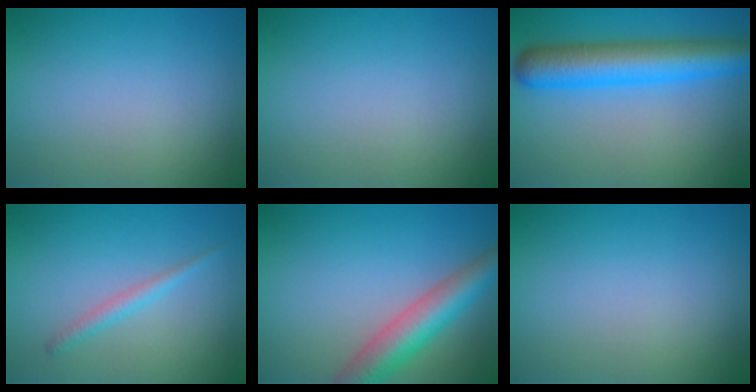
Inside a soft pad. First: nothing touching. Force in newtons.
{"total": 0.0}
{"total": 7.8, "press": 7.8, "slide": 0.1}
{"total": 1.4, "press": 1.4, "slide": 0.1}
{"total": 5.8, "press": 5.8, "slide": 0.2}
{"total": 0.0}